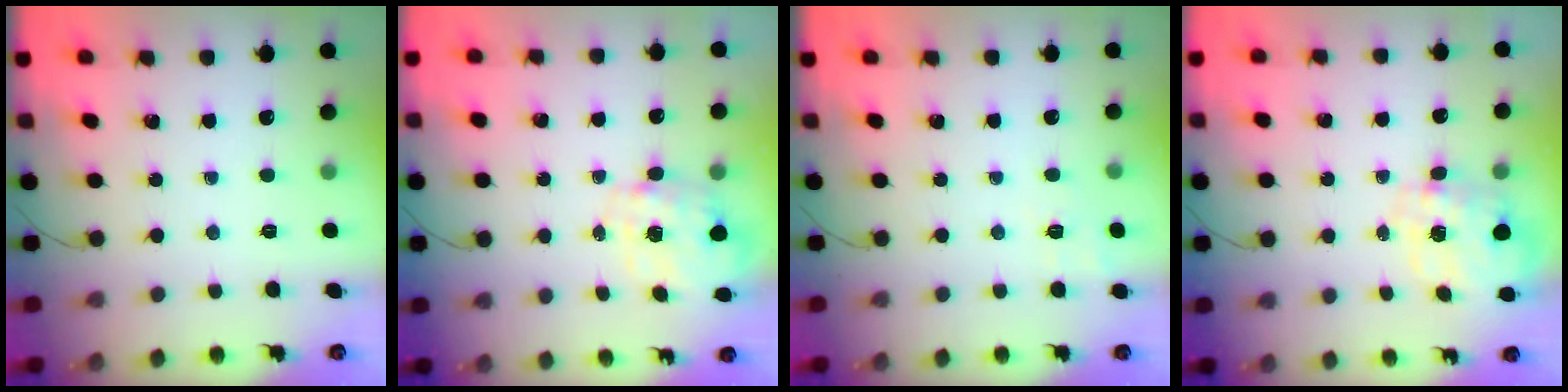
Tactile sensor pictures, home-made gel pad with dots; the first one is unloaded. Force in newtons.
{"total": 2.7, "press": 2.6, "slide": 0.8}
{"total": 7.4, "press": 7.1, "slide": 1.9}
{"total": 8.7, "press": 8.5, "slide": 2.0}